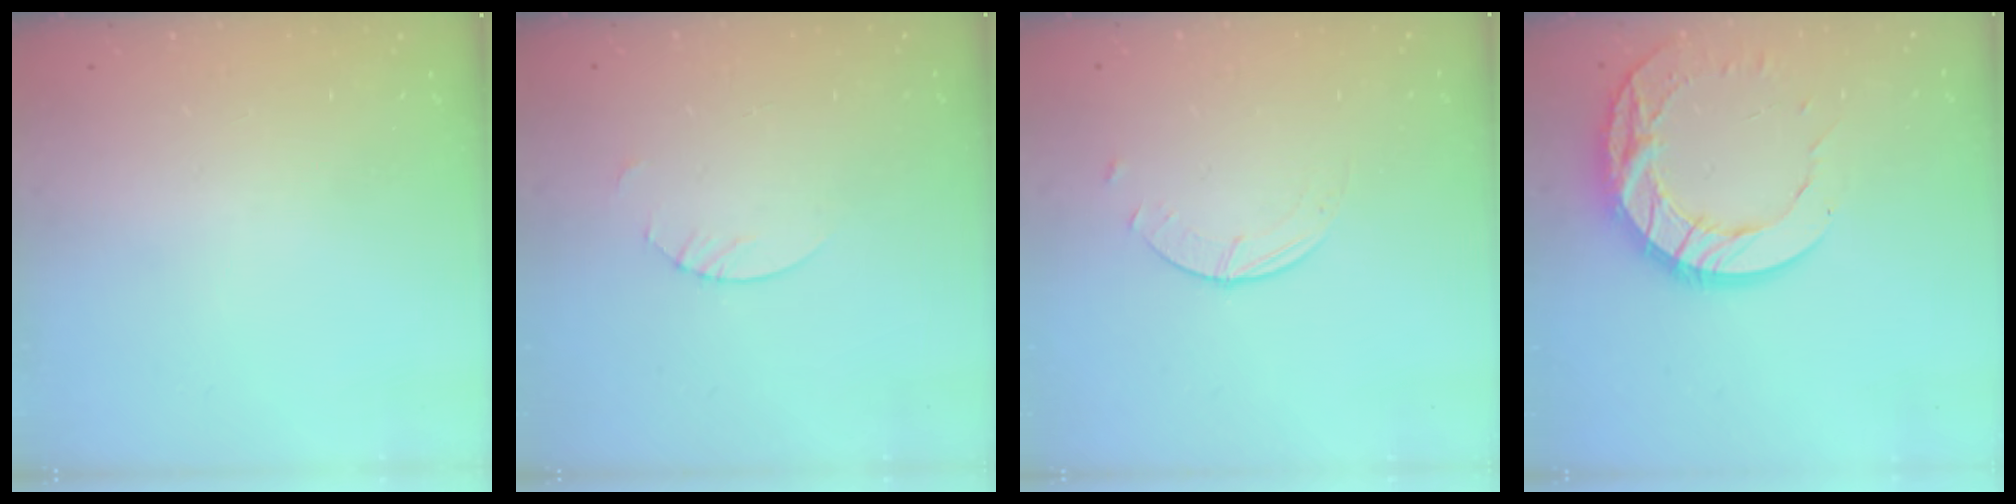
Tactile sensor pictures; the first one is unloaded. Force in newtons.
{"total": 1.8, "press": 1.8, "slide": 0.2}
{"total": 0.9, "press": 0.9, "slide": 0.2}
{"total": 14.8, "press": 14.7, "slide": 1.1}